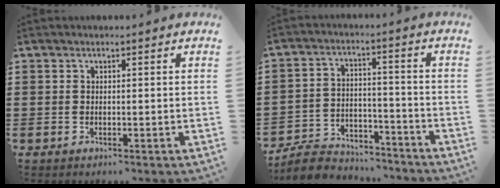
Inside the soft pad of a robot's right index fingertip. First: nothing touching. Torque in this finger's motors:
{"motor_torque": [-0.63, 0.57, -0.79, -0.21]}